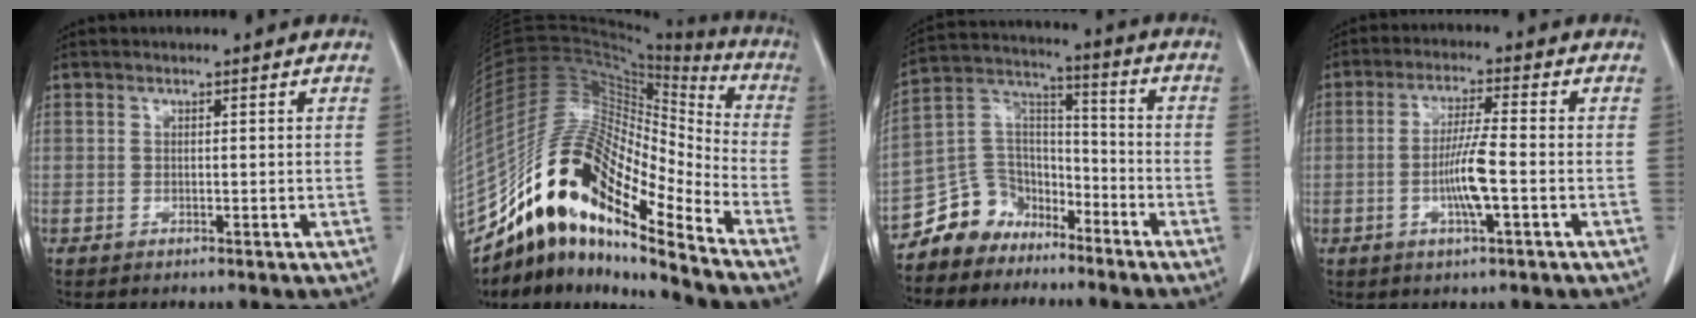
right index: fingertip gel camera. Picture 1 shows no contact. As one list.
[{"total": 22.0, "force": [-16.0, 4.9, 14.3], "torque": [-0.286, 0.030, -0.288]}, {"total": 10.2, "force": [-7.7, 6.5, 1.2], "torque": [-0.028, 0.054, -0.146]}, {"total": 6.7, "force": [-1.6, 0.2, 6.5], "torque": [-0.128, -0.004, -0.030]}]